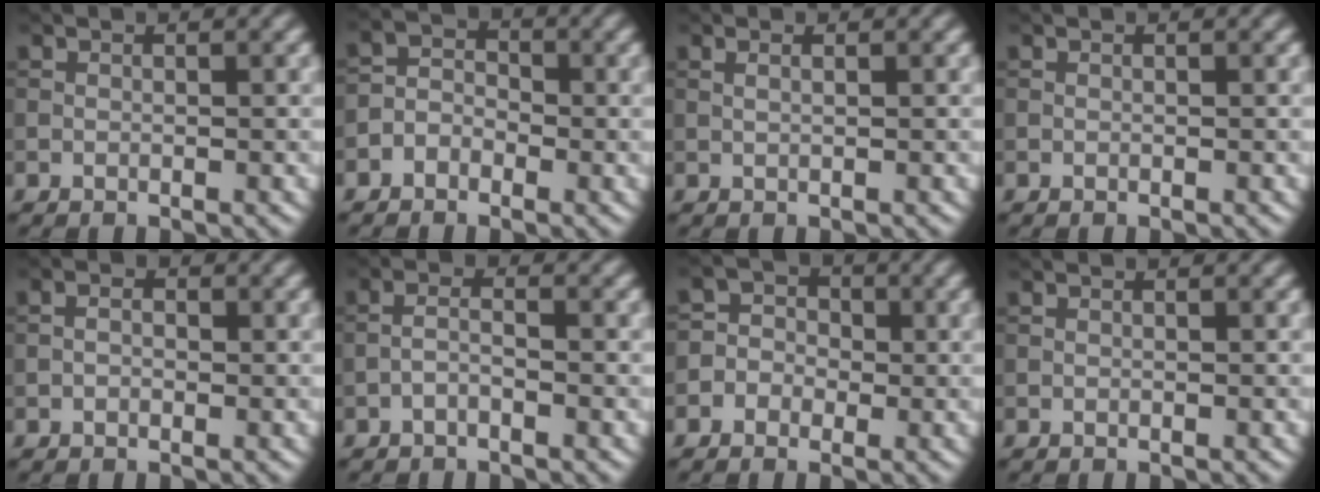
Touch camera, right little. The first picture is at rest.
{"total": 2.3, "force": [-1.3, 1.6, 0.9], "torque": [-0.013, 0.010, -0.034]}
{"total": 0.9, "force": [0.5, 0.3, 0.7], "torque": [-0.009, -0.007, 0.005]}
{"total": 0.0}
{"total": 1.6, "force": [0.1, 1.2, 1.1], "torque": [-0.013, -0.002, -0.014]}
{"total": 1.4, "force": [-0.9, 0.3, 1.0], "torque": [-0.023, 0.005, -0.024]}
{"total": 3.5, "force": [-0.9, 3.3, 0.8], "torque": [0.011, 0.017, -0.041]}
{"total": 0.0}